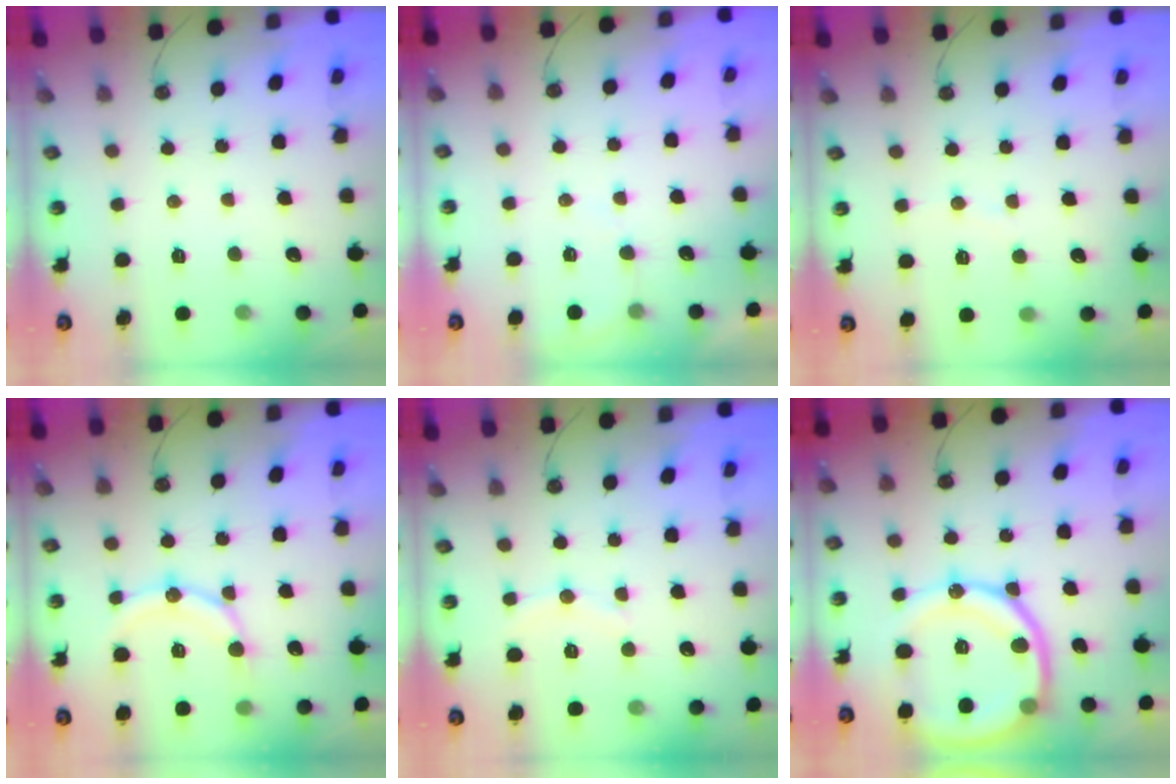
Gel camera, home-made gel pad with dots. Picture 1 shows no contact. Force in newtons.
{"total": 2.8, "press": 2.8, "slide": 0.2}
{"total": 3.1, "press": 2.7, "slide": 1.5}
{"total": 13.8, "press": 13.5, "slide": 2.7}
{"total": 7.1, "press": 7.1, "slide": 0.5}
{"total": 20.6, "press": 20.4, "slide": 2.6}